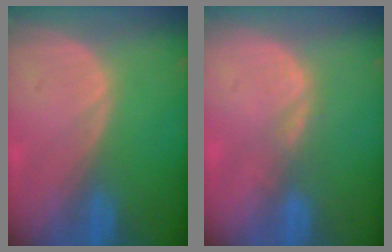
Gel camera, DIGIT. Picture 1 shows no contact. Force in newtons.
{"total": 2.3, "press": 1.8, "slide": 1.5}